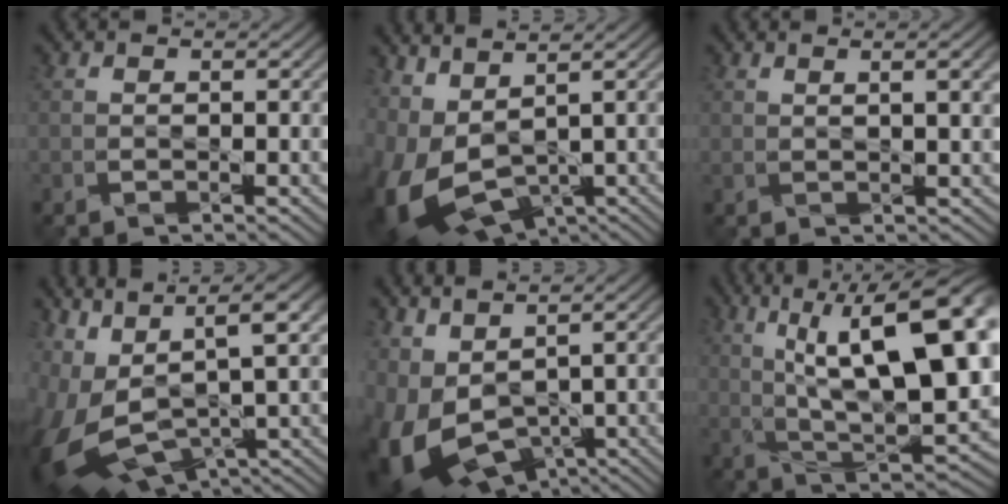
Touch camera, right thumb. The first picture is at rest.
{"total": 10.7, "force": [0.3, 6.0, 8.9], "torque": [-0.240, -0.018, 0.020]}
{"total": 3.3, "force": [1.3, 0.8, 3.0], "torque": [-0.034, 0.016, 0.020]}
{"total": 14.9, "force": [2.0, 7.0, 13.0], "torque": [-0.311, -0.020, 0.066]}
{"total": 11.0, "force": [-0.8, 6.9, 8.5], "torque": [-0.237, -0.029, 0.003]}
{"total": 18.2, "force": [5.4, 6.7, 16.0], "torque": [-0.235, 0.029, 0.090]}